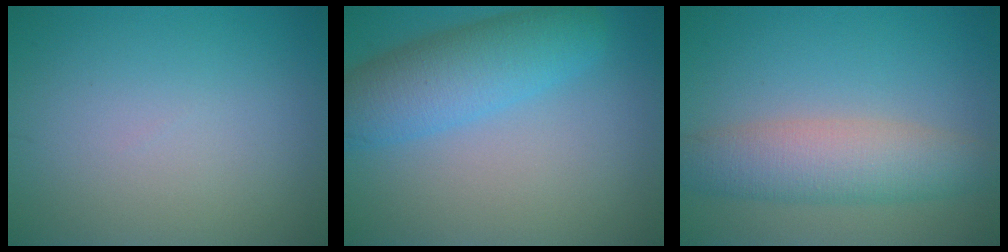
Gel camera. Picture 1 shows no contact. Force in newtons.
{"total": 6.2, "press": 6.2, "slide": 0.2}
{"total": 5.3, "press": 5.3, "slide": 0.3}